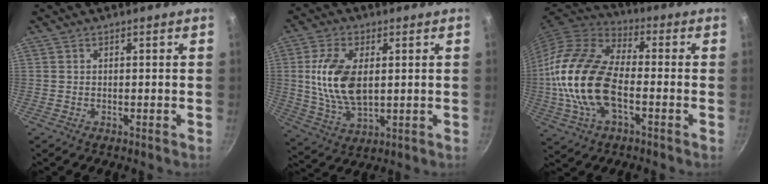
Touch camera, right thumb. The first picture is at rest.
{"total": 12.8, "force": [1.7, 7.0, 10.5], "torque": [-0.201, -0.009, 0.038]}
{"total": 20.2, "force": [-2.9, 10.9, 16.8], "torque": [-0.326, 0.030, -0.068]}